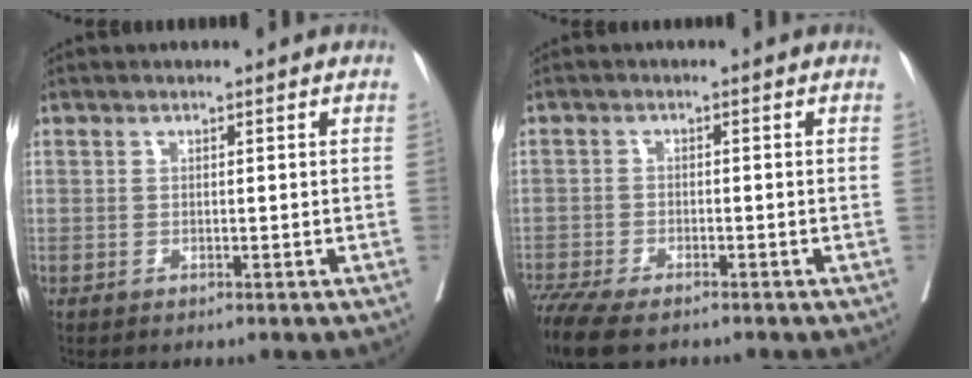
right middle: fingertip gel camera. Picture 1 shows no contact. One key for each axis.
{"total": 8.9, "fx": -7.0, "fy": 2.4, "fz": 5.0, "tx": -0.094, "ty": -0.018, "tz": -0.117}